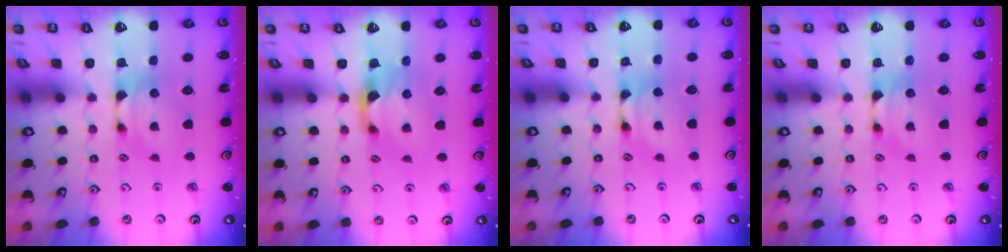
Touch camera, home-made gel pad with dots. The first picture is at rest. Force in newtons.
{"total": 1.2, "press": 0.9, "slide": 0.9}
{"total": 1.6, "press": 1.5, "slide": 0.1}
{"total": 0.0}